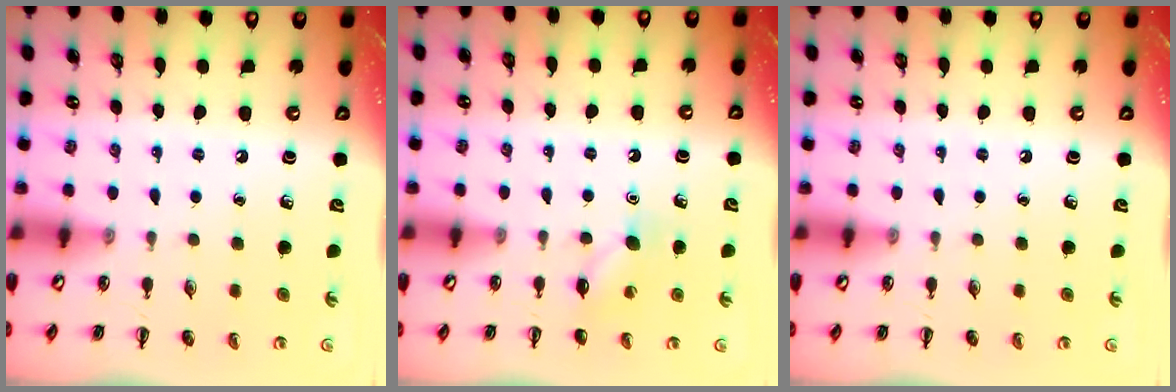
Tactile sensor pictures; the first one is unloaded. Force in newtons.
{"total": 6.4, "press": 6.2, "slide": 1.5}
{"total": 0.0}